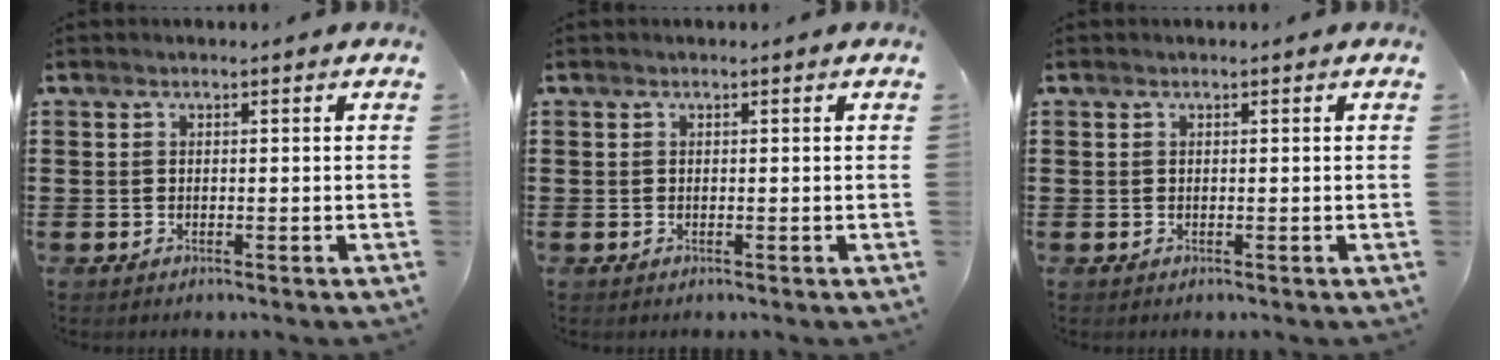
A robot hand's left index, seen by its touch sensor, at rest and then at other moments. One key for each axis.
{"total": 0.0}
{"total": 0.0}